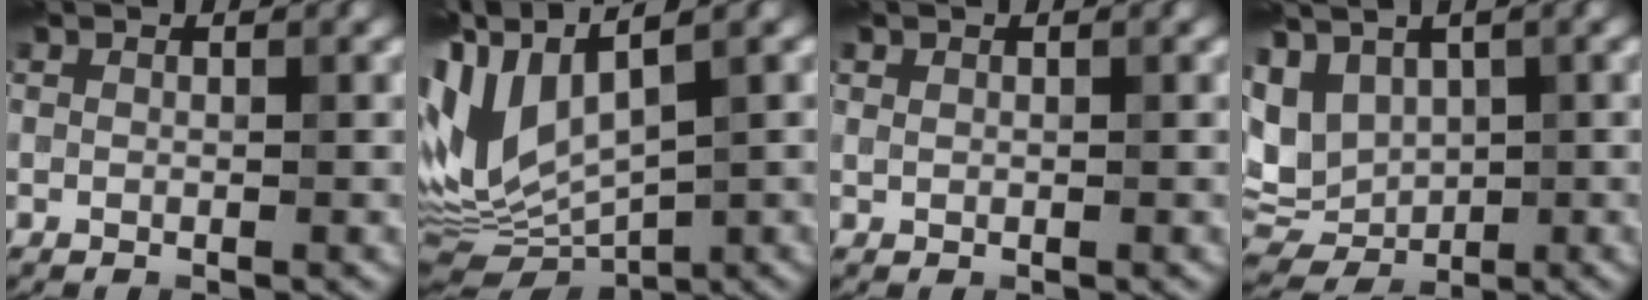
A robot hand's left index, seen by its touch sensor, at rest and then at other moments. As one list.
[{"total": 9.4, "force": [1.2, 4.4, 8.2], "torque": [-0.197, 0.002, 0.035]}, {"total": 0.0}, {"total": 7.4, "force": [1.6, 5.1, 5.2], "torque": [-0.104, 0.012, 0.044]}]